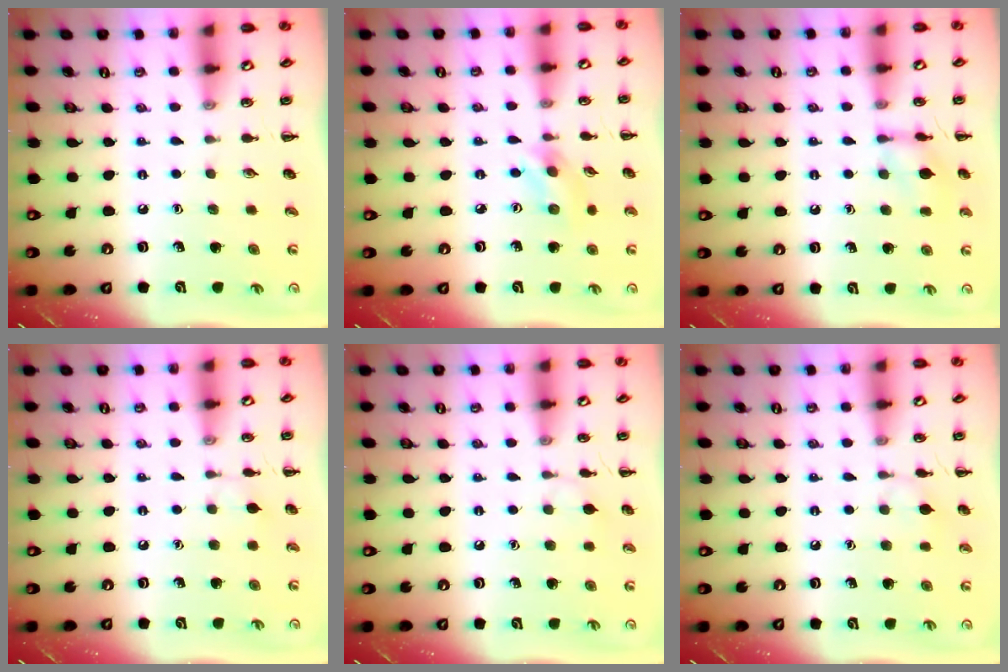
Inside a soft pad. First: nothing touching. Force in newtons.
{"total": 3.5, "press": 3.4, "slide": 0.6}
{"total": 9.0, "press": 9.0, "slide": 0.5}
{"total": 4.1, "press": 3.9, "slide": 1.3}
{"total": 5.9, "press": 5.6, "slide": 1.9}
{"total": 5.6, "press": 5.3, "slide": 1.8}